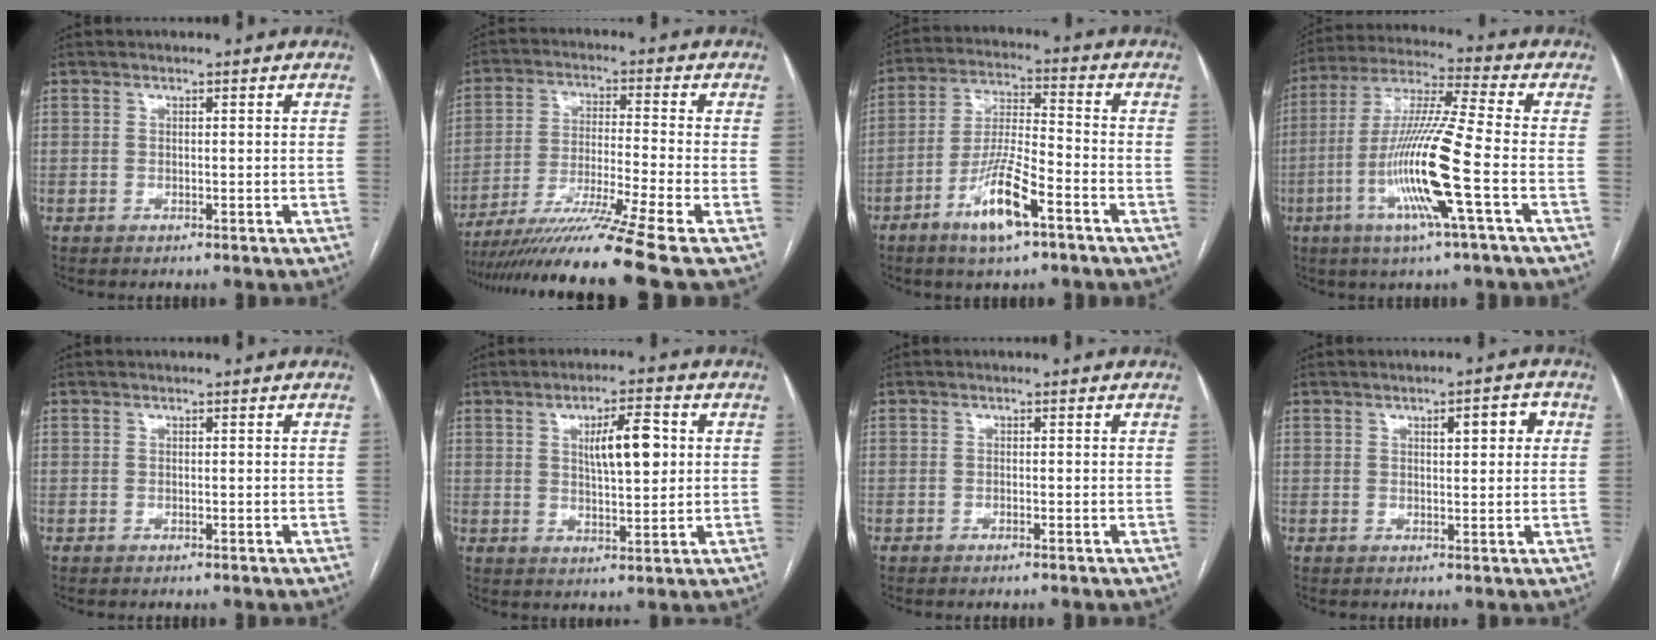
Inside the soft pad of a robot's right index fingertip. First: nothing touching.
{"total": 14.2, "force": [-10.9, -3.5, 8.4], "torque": [-0.150, -0.034, -0.190]}
{"total": 10.8, "force": [-5.9, 1.8, 8.9], "torque": [-0.176, -0.009, -0.109]}
{"total": 15.4, "force": [-4.5, -0.8, 14.7], "torque": [-0.297, -0.011, -0.095]}
{"total": 0.0}
{"total": 7.5, "force": [1.8, 1.9, 7.1], "torque": [-0.115, 0.008, 0.034]}
{"total": 0.5, "force": [-0.4, 0.0, 0.3], "torque": [-0.008, 0.000, -0.008]}
{"total": 4.1, "force": [1.4, 1.2, 3.7], "torque": [-0.050, 0.010, 0.019]}